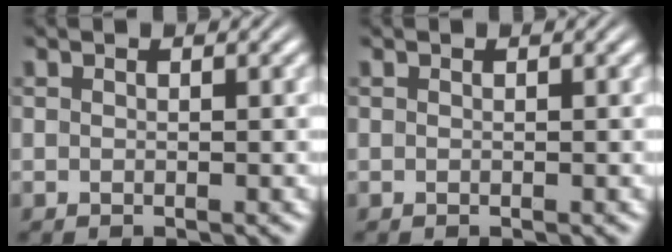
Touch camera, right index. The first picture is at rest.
{"total": 0.0}